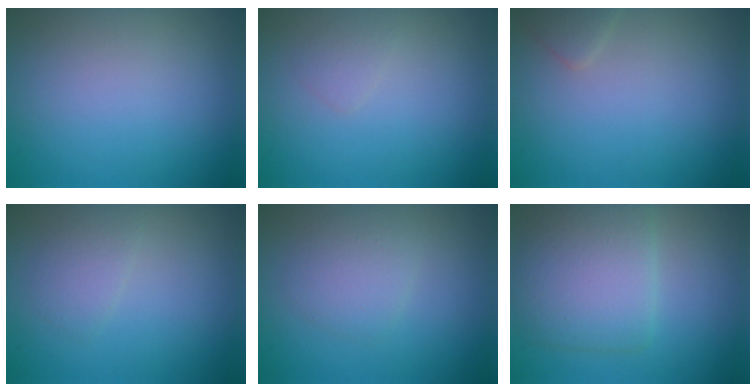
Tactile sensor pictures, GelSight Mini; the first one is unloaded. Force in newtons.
{"total": 0.9, "press": 0.9, "slide": 0.0}
{"total": 1.2, "press": 1.2, "slide": 0.1}
{"total": 1.5, "press": 1.5, "slide": 0.0}
{"total": 2.3, "press": 2.3, "slide": 0.2}
{"total": 5.5, "press": 5.5, "slide": 0.1}